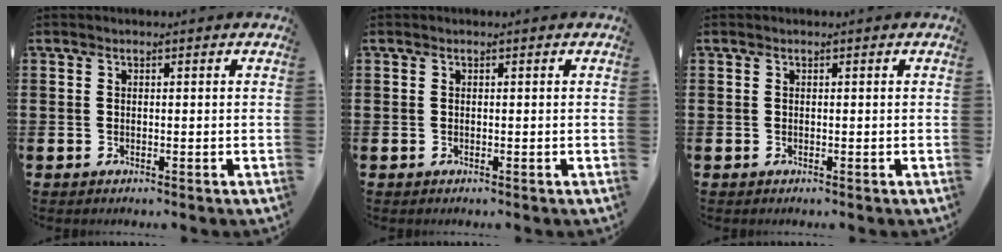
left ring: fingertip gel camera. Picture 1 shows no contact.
{"total": 0.0}
{"total": 0.0}